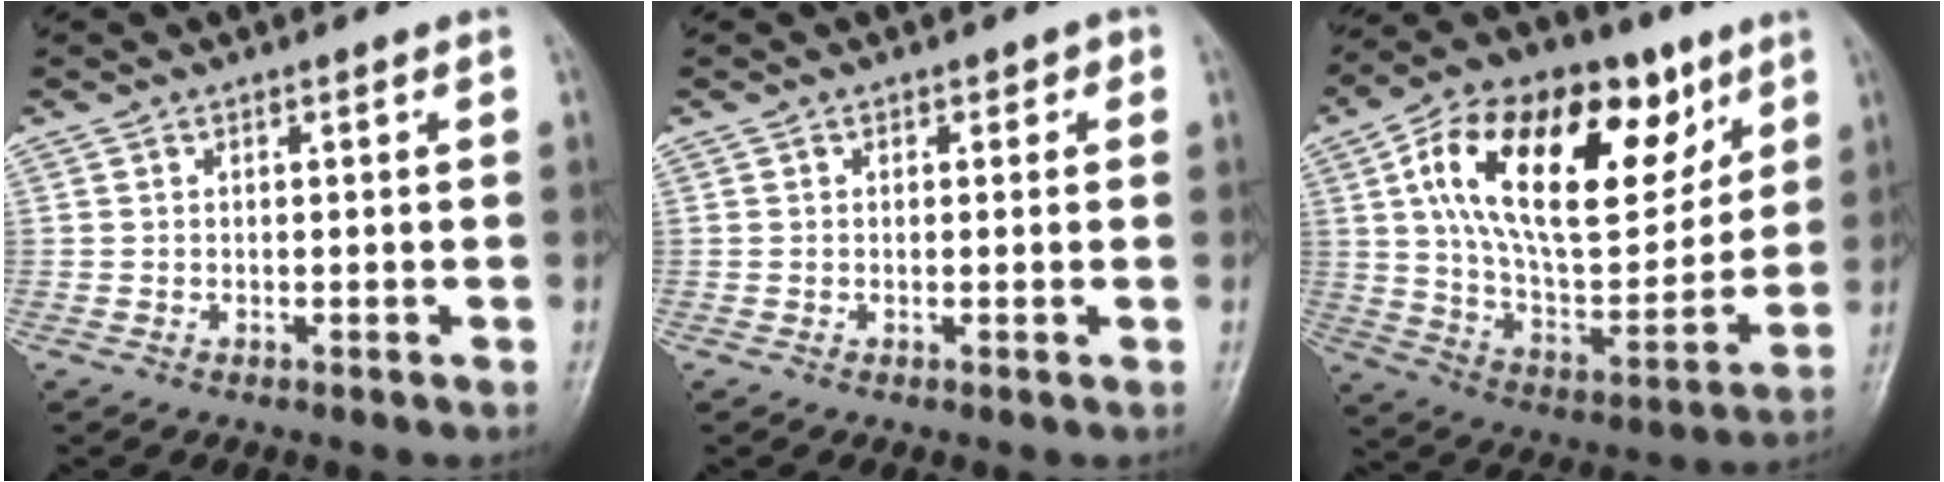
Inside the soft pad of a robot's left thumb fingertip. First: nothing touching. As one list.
[{"total": 1.3, "force": [0.5, 1.0, 0.7], "torque": [0.009, 0.001, 0.002]}, {"total": 29.1, "force": [11.7, 15.1, 21.9], "torque": [-0.336, -0.016, 0.197]}]